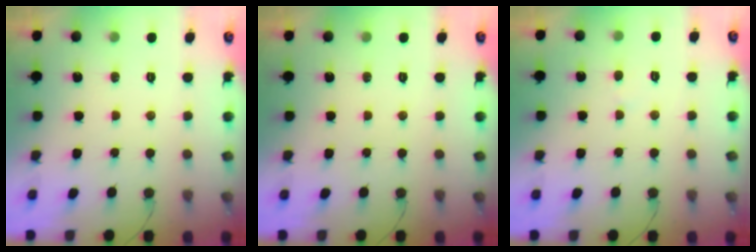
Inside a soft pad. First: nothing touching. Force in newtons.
{"total": 0.0}
{"total": 3.6, "press": 3.6, "slide": 0.3}